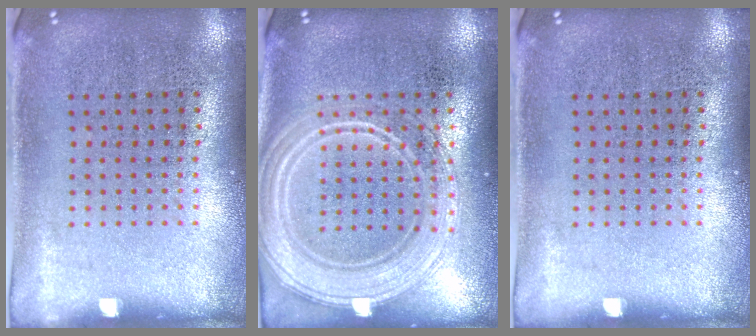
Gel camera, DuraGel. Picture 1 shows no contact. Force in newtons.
{"total": 3.8, "press": 3.8, "slide": 0.6}
{"total": 0.0}